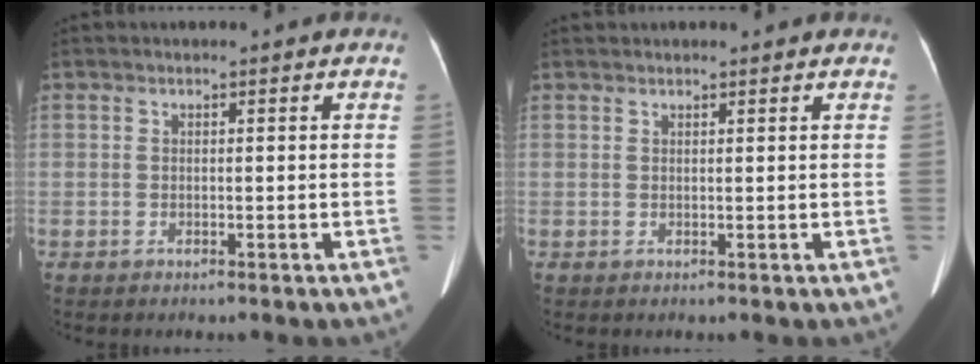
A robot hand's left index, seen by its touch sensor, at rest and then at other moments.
{"total": 3.0, "force": [2.8, 0.6, 0.9], "torque": [-0.012, 0.030, 0.037]}